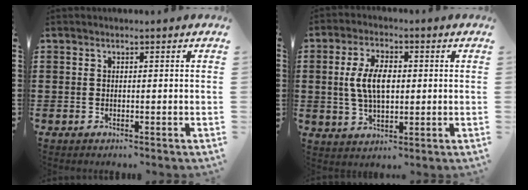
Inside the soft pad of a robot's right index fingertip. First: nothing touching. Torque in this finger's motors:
{"motor_torque": [0.49, -0.18, 0.41, 0.19]}